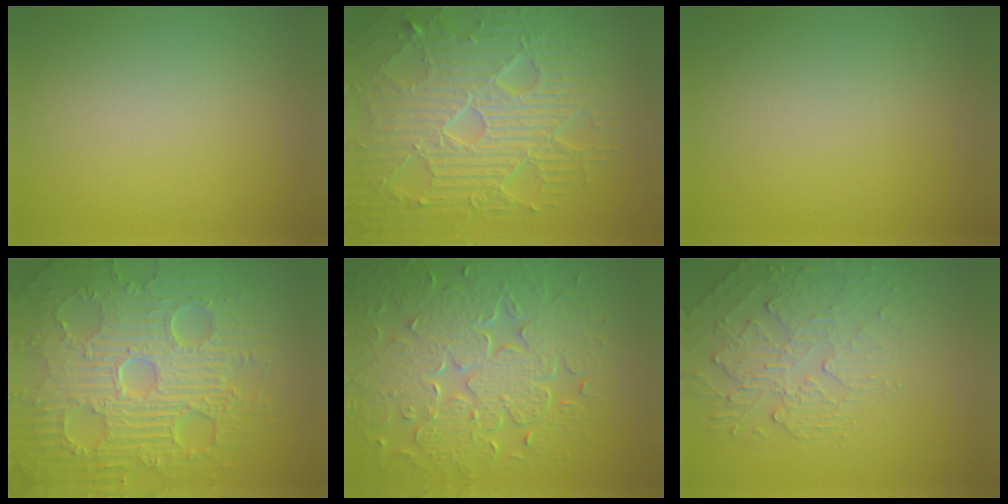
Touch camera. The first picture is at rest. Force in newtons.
{"total": 10.4, "press": 6.7, "slide": 8.0}
{"total": 0.0}
{"total": 11.2, "press": 7.4, "slide": 8.5}
{"total": 8.8, "press": 6.4, "slide": 6.0}
{"total": 2.4, "press": 1.7, "slide": 1.7}